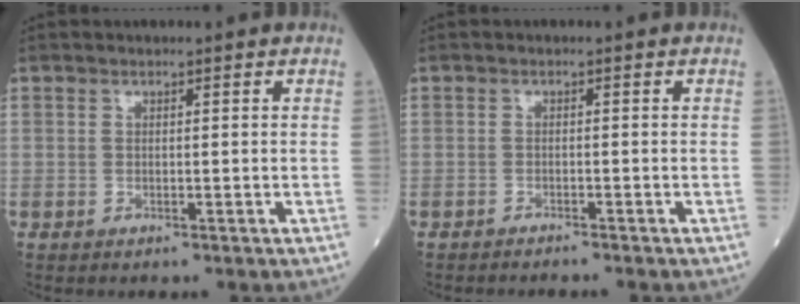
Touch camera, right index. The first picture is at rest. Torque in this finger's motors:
{"motor_torque": [0.02, 0.00, -0.02, 0.02]}